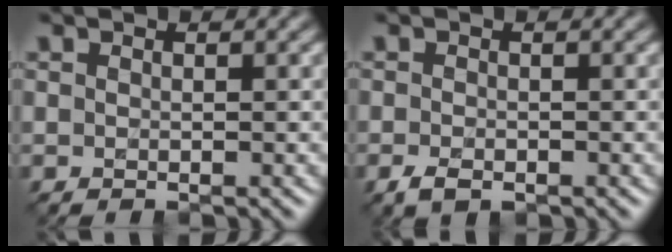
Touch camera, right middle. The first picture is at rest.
{"total": 2.1, "force": [-1.4, 1.0, 1.3], "torque": [-0.028, -0.009, -0.024]}